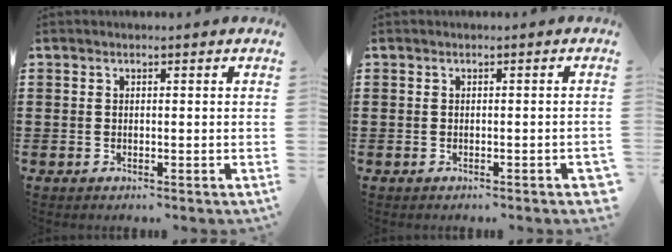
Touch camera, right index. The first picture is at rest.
{"total": 0.7, "force": [-0.5, 0.1, 0.5], "torque": [-0.011, -0.004, -0.008]}